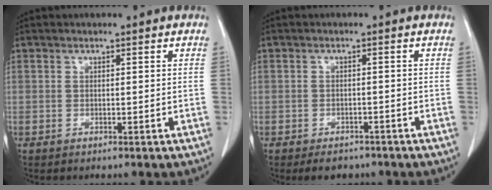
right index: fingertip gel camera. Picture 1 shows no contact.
{"total": 3.6, "force": [-2.8, 2.1, 1.0], "torque": [-0.011, 0.003, -0.034]}